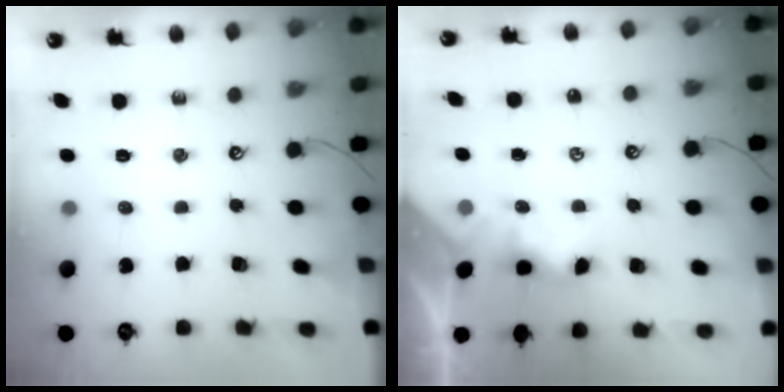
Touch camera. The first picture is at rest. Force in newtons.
{"total": 1.8, "press": 1.7, "slide": 0.5}